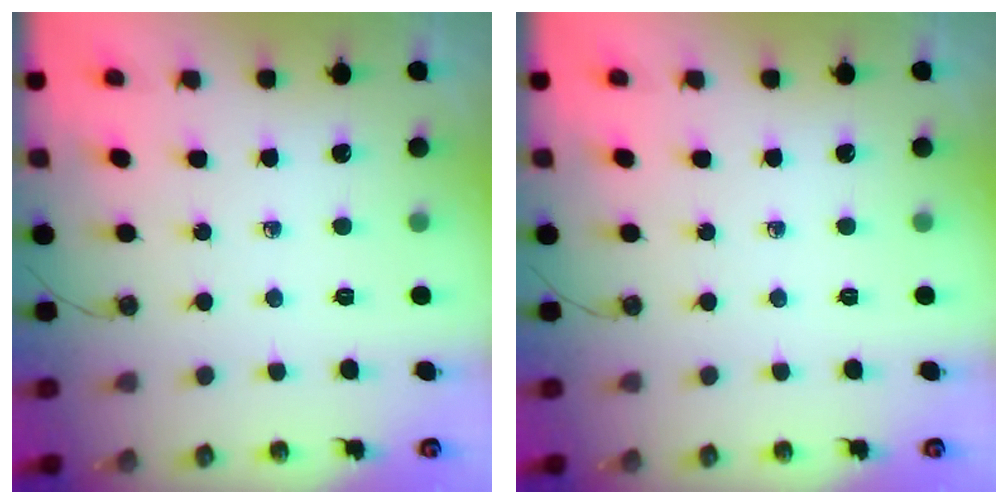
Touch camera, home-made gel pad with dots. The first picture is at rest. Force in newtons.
{"total": 0.0}